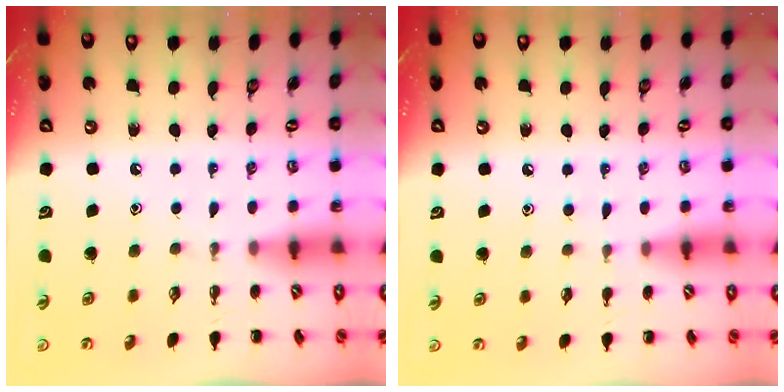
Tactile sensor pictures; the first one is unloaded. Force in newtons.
{"total": 4.6, "press": 4.3, "slide": 1.6}